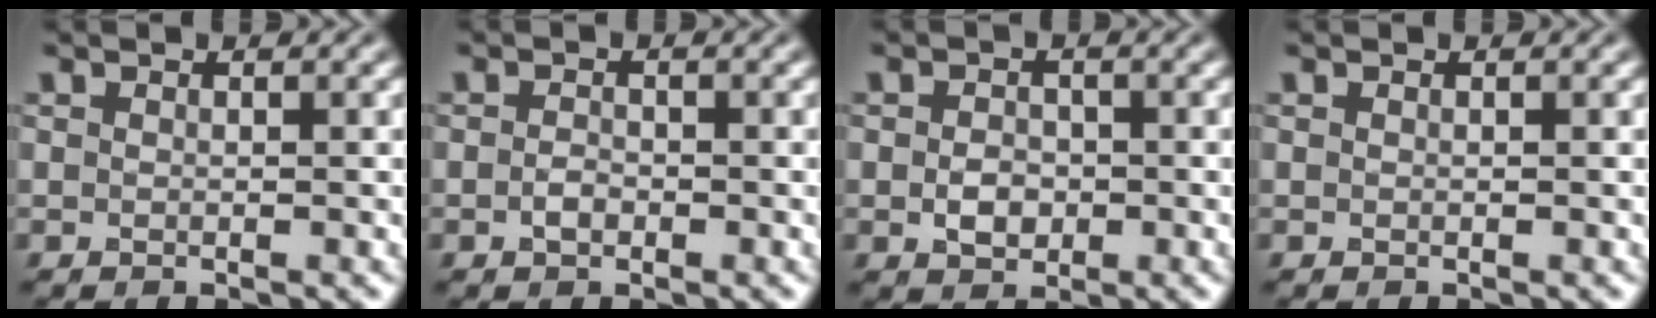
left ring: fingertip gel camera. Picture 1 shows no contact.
{"total": 1.1, "force": [-0.4, 0.7, 0.7], "torque": [-0.017, -0.001, -0.010]}
{"total": 2.3, "force": [-0.5, 1.7, 1.4], "torque": [-0.025, -0.002, -0.011]}
{"total": 0.0}